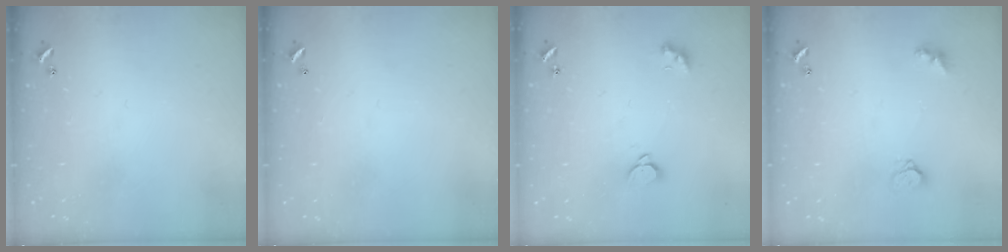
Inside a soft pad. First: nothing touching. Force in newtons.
{"total": 2.6, "press": 2.6, "slide": 0.0}
{"total": 1.8, "press": 1.7, "slide": 0.5}
{"total": 4.0, "press": 4.0, "slide": 0.3}